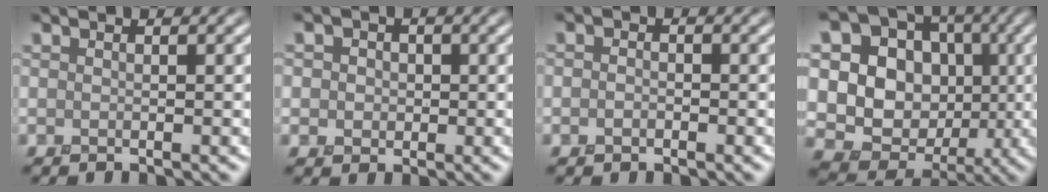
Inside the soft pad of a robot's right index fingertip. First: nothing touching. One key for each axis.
{"total": 2.7, "fx": 0.3, "fy": 2.4, "fz": 1.2, "tx": -0.014, "ty": 0.008, "tz": -0.006}
{"total": 1.0, "fx": -0.6, "fy": 0.7, "fz": 0.4, "tx": -0.006, "ty": -0.004, "tz": -0.017}
{"total": 15.8, "fx": 0.7, "fy": 14.0, "fz": 7.3, "tx": -0.176, "ty": 0.050, "tz": 0.008}